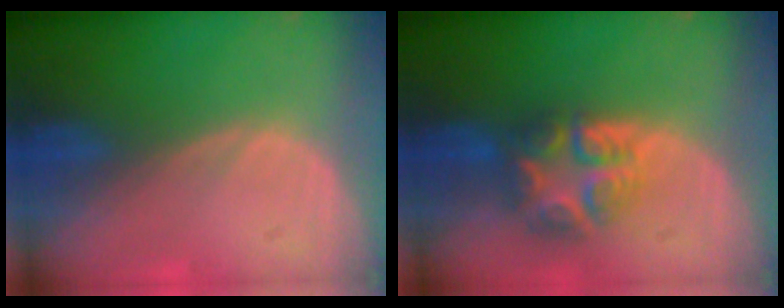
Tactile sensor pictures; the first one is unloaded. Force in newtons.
{"total": 7.8, "press": 6.8, "slide": 3.9}